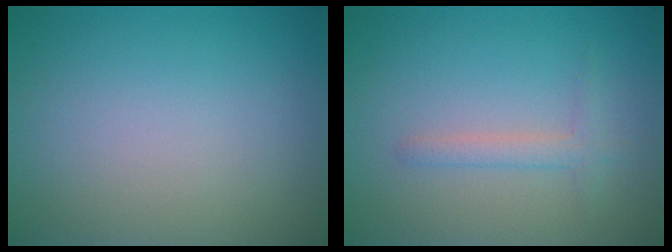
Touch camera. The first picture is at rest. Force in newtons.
{"total": 1.5, "press": 1.5, "slide": 0.0}